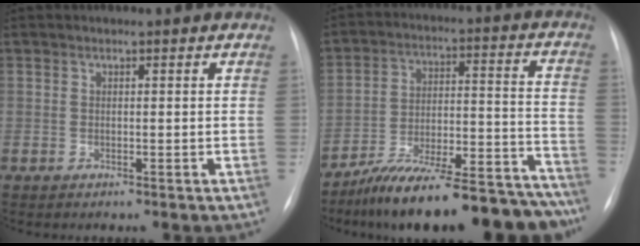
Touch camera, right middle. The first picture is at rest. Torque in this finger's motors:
{"motor_torque": [1.08, -1.06, 0.40, 0.21]}